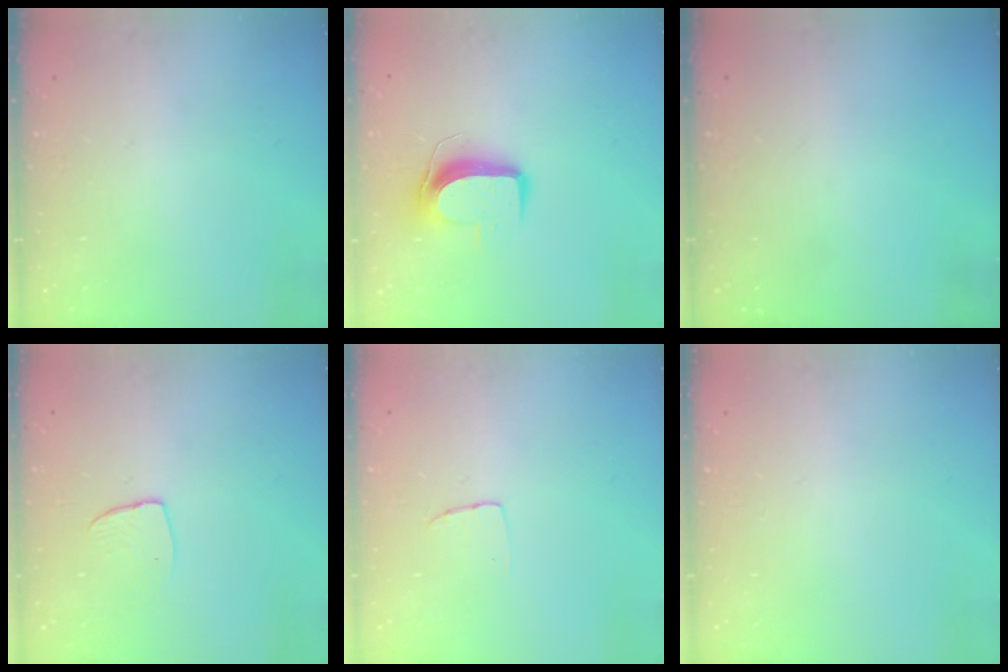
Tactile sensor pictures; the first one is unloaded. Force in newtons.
{"total": 10.1, "press": 10.1, "slide": 0.9}
{"total": 0.0}
{"total": 6.5, "press": 6.5, "slide": 0.5}
{"total": 2.9, "press": 2.9, "slide": 0.1}
{"total": 0.0}